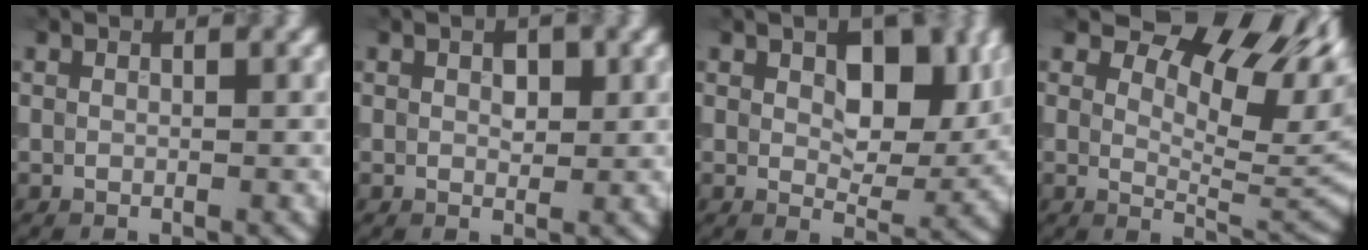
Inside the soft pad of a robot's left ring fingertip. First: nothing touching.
{"total": 1.3, "force": [0.4, 0.8, 1.0], "torque": [-0.012, -0.001, 0.006]}
{"total": 5.9, "force": [1.7, 3.3, 4.6], "torque": [-0.062, -0.007, 0.029]}
{"total": 10.5, "force": [5.0, 5.2, 7.7], "torque": [-0.113, 0.004, 0.078]}